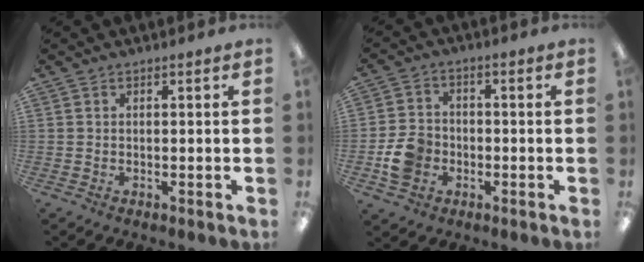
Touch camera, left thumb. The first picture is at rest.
{"total": 7.7, "force": [-2.4, 6.3, 3.7], "torque": [-0.072, 0.016, -0.040]}